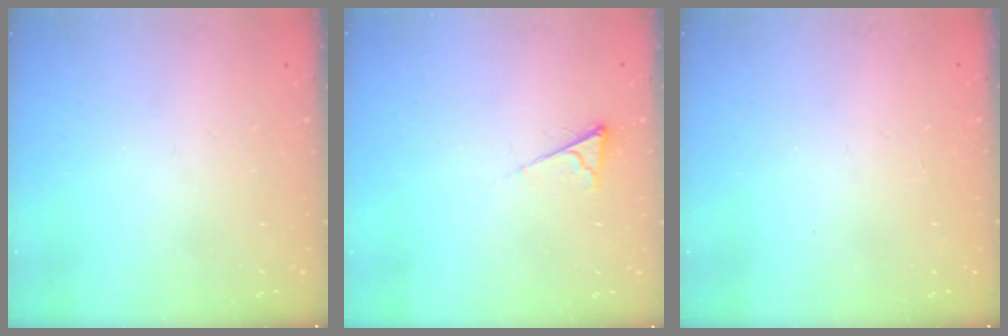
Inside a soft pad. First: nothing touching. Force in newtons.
{"total": 4.2, "press": 4.2, "slide": 0.4}
{"total": 0.0}